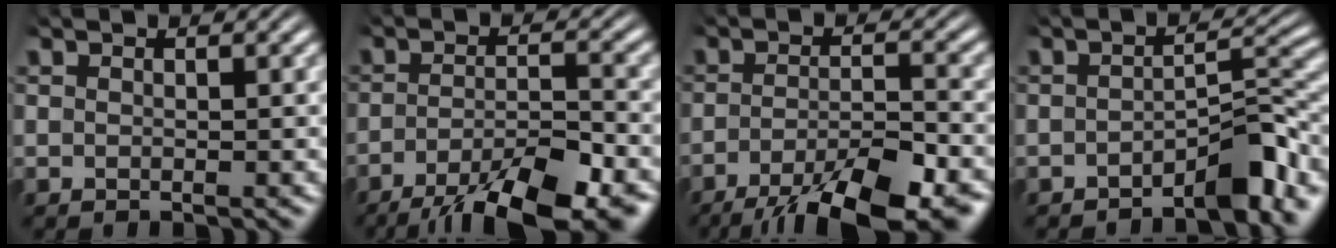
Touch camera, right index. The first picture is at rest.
{"total": 10.2, "force": [-7.0, 3.5, 6.6], "torque": [-0.098, -0.025, -0.097]}
{"total": 10.1, "force": [-6.8, 3.4, 6.6], "torque": [-0.099, -0.027, -0.093]}
{"total": 4.7, "force": [-2.8, 0.9, 3.7], "torque": [-0.043, 0.003, -0.049]}